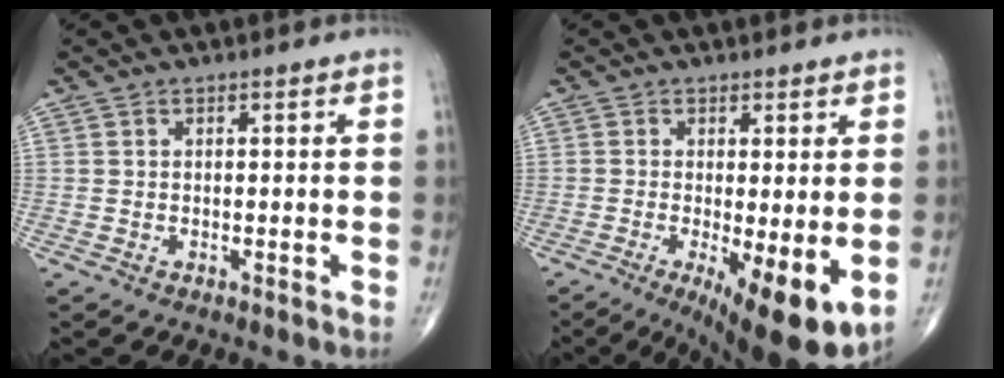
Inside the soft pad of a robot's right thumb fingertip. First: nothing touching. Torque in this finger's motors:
{"motor_torque": [-0.01, 0.82, 0.25, -0.24, 0.14]}